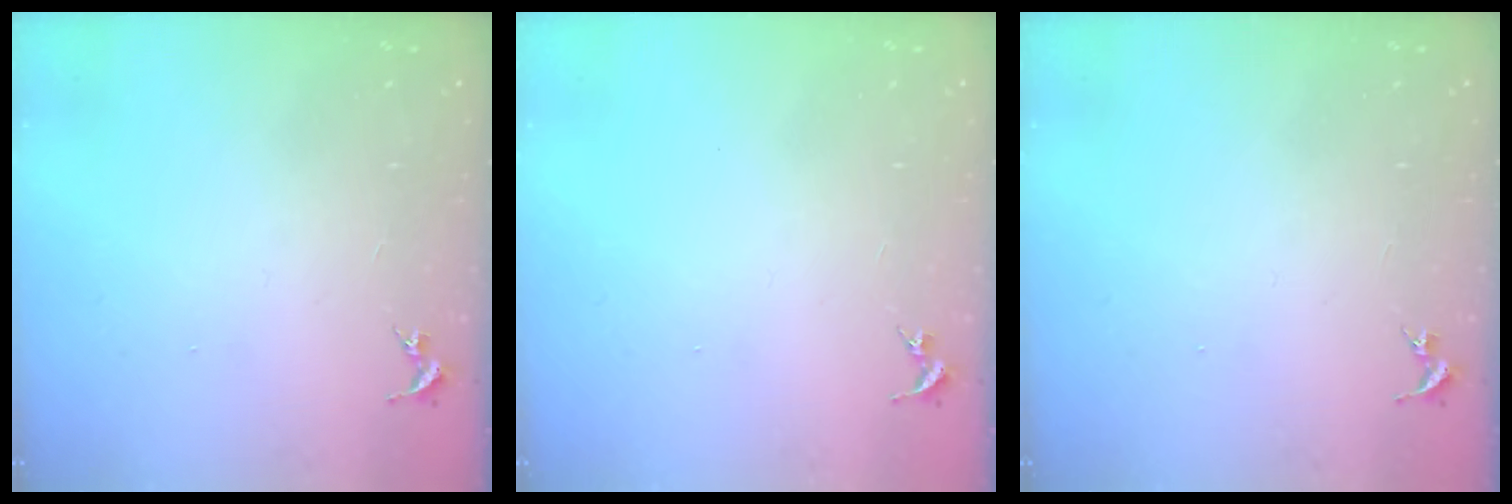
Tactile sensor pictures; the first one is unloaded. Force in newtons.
{"total": 0.0}
{"total": 0.0}